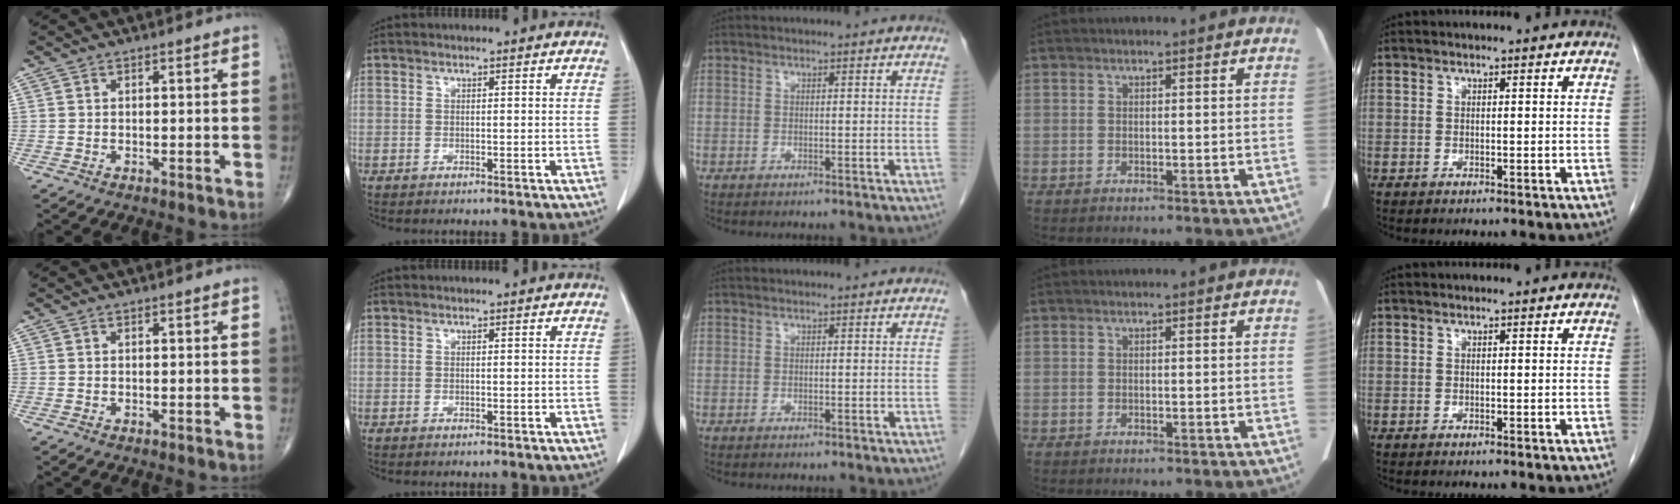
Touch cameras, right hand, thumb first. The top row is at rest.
{}